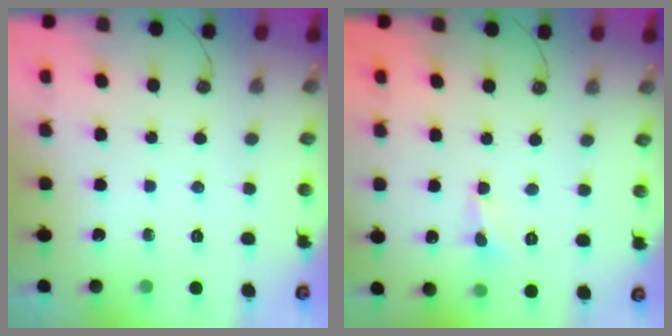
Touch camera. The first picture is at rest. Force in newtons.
{"total": 0.6, "press": 0.5, "slide": 0.3}